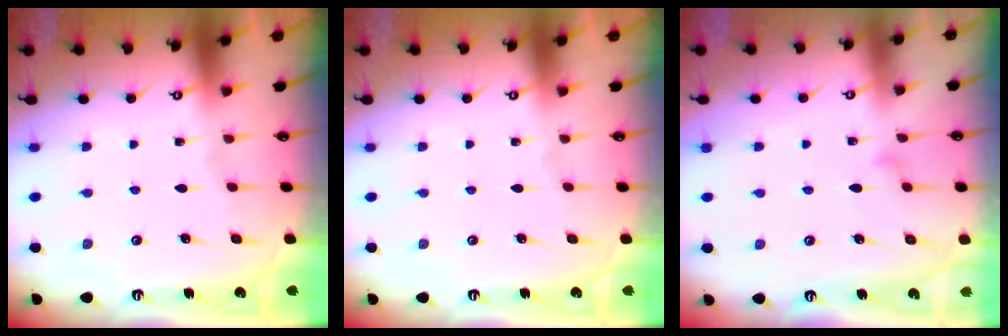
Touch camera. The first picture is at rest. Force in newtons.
{"total": 0.0}
{"total": 7.0, "press": 7.0, "slide": 0.4}